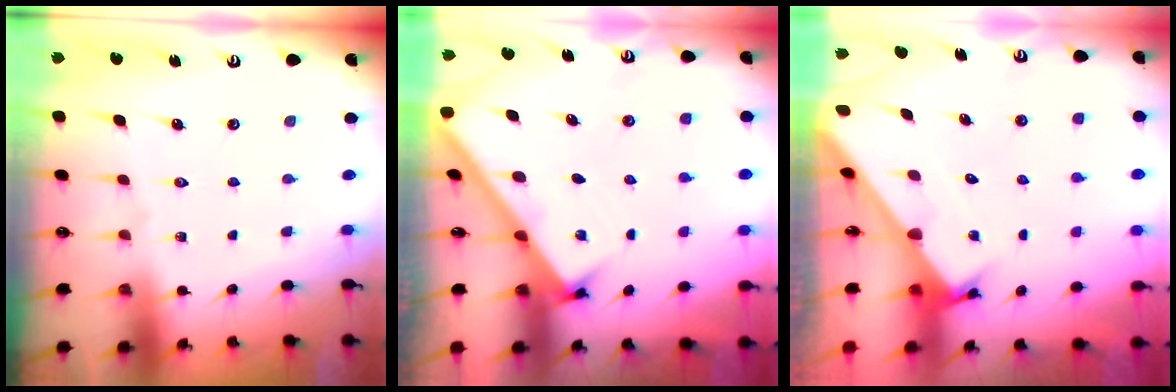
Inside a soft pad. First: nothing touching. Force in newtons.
{"total": 2.8, "press": 2.7, "slide": 0.3}
{"total": 2.2, "press": 2.2, "slide": 0.2}